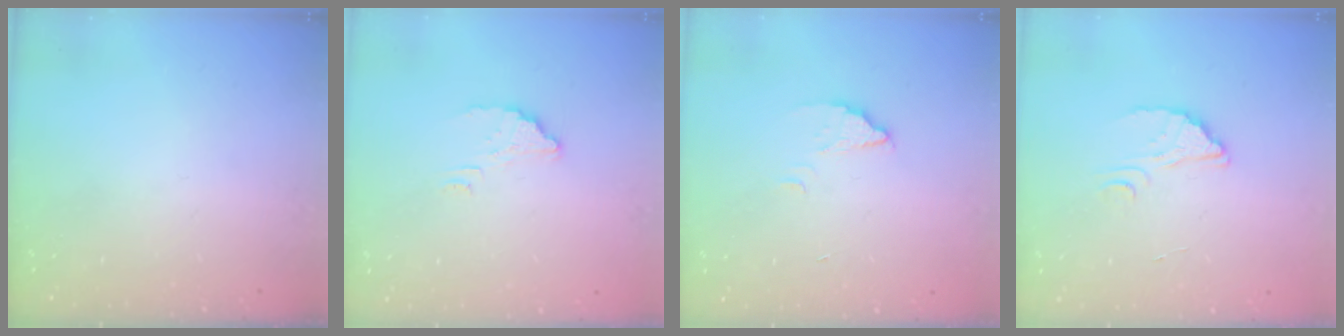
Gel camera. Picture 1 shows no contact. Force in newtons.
{"total": 3.4, "press": 3.4, "slide": 0.1}
{"total": 2.2, "press": 2.2, "slide": 0.1}
{"total": 3.0, "press": 3.0, "slide": 0.0}